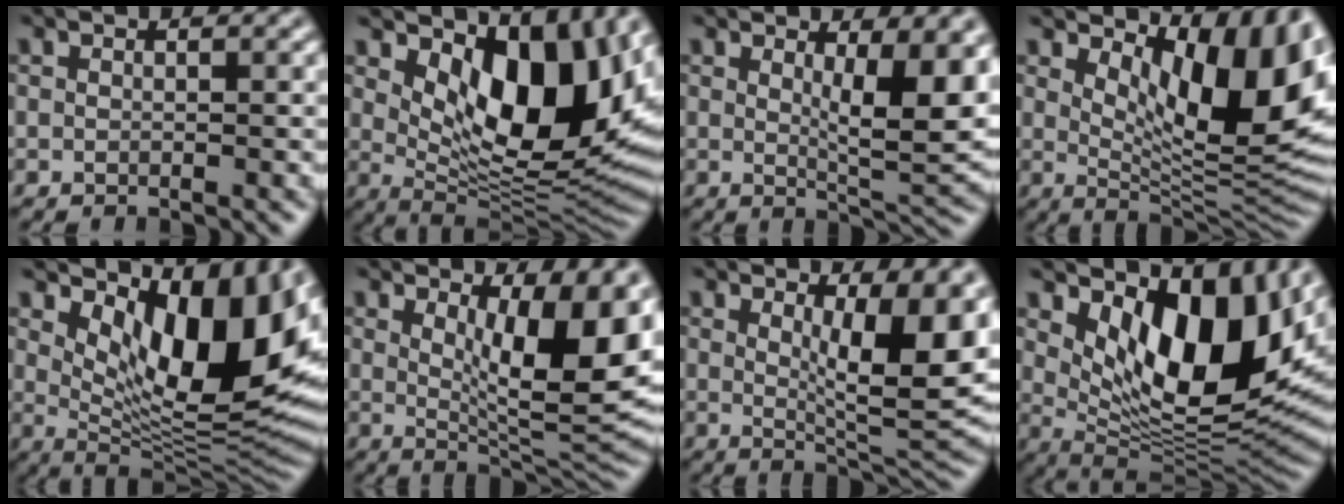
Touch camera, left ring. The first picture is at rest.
{"total": 12.2, "force": [3.9, 5.9, 9.9], "torque": [-0.139, -0.011, 0.067]}
{"total": 6.8, "force": [1.7, 1.8, 6.4], "torque": [-0.087, -0.015, 0.034]}
{"total": 11.9, "force": [4.1, 4.6, 10.2], "torque": [-0.139, -0.011, 0.073]}
{"total": 11.8, "force": [4.0, 4.9, 10.1], "torque": [-0.142, -0.015, 0.074]}
{"total": 11.2, "force": [2.8, 3.6, 10.2], "torque": [-0.129, -0.017, 0.048]}
{"total": 9.2, "force": [2.2, 2.7, 8.5], "torque": [-0.119, -0.014, 0.040]}
{"total": 12.5, "force": [3.9, 5.9, 10.3], "torque": [-0.150, -0.017, 0.072]}